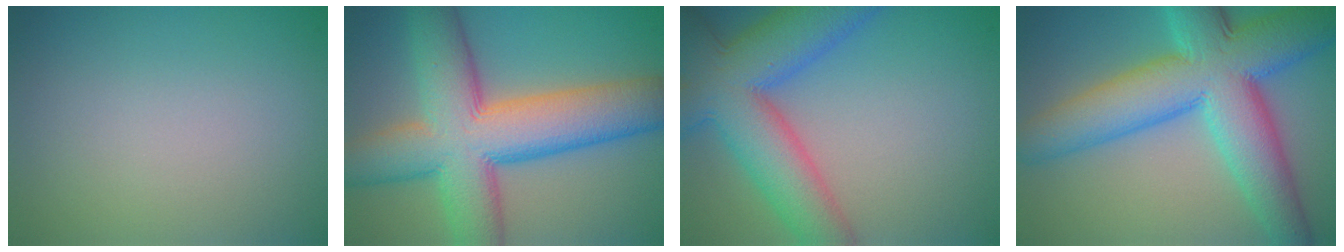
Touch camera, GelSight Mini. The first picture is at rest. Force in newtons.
{"total": 12.6, "press": 12.6, "slide": 0.6}
{"total": 10.4, "press": 10.4, "slide": 0.5}
{"total": 12.0, "press": 12.0, "slide": 0.4}